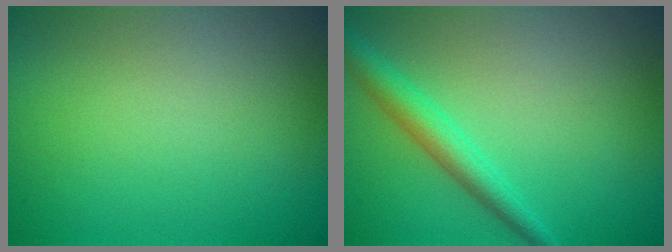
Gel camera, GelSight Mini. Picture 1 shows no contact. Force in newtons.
{"total": 2.9, "press": 2.9, "slide": 0.1}